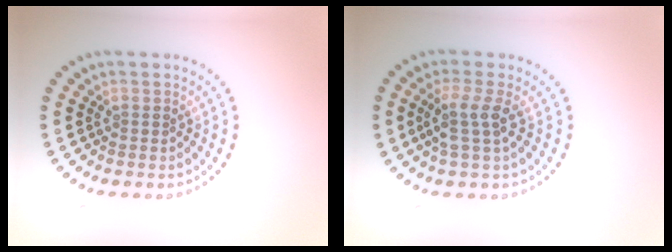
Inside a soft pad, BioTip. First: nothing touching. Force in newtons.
{"total": 2.5, "press": 2.0, "slide": 1.6}